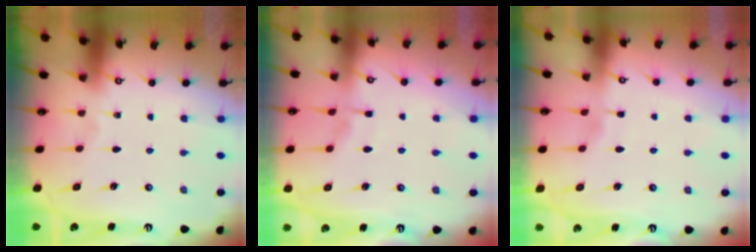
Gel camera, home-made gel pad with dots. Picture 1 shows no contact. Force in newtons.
{"total": 4.6, "press": 4.6, "slide": 0.5}
{"total": 2.7, "press": 2.7, "slide": 0.3}